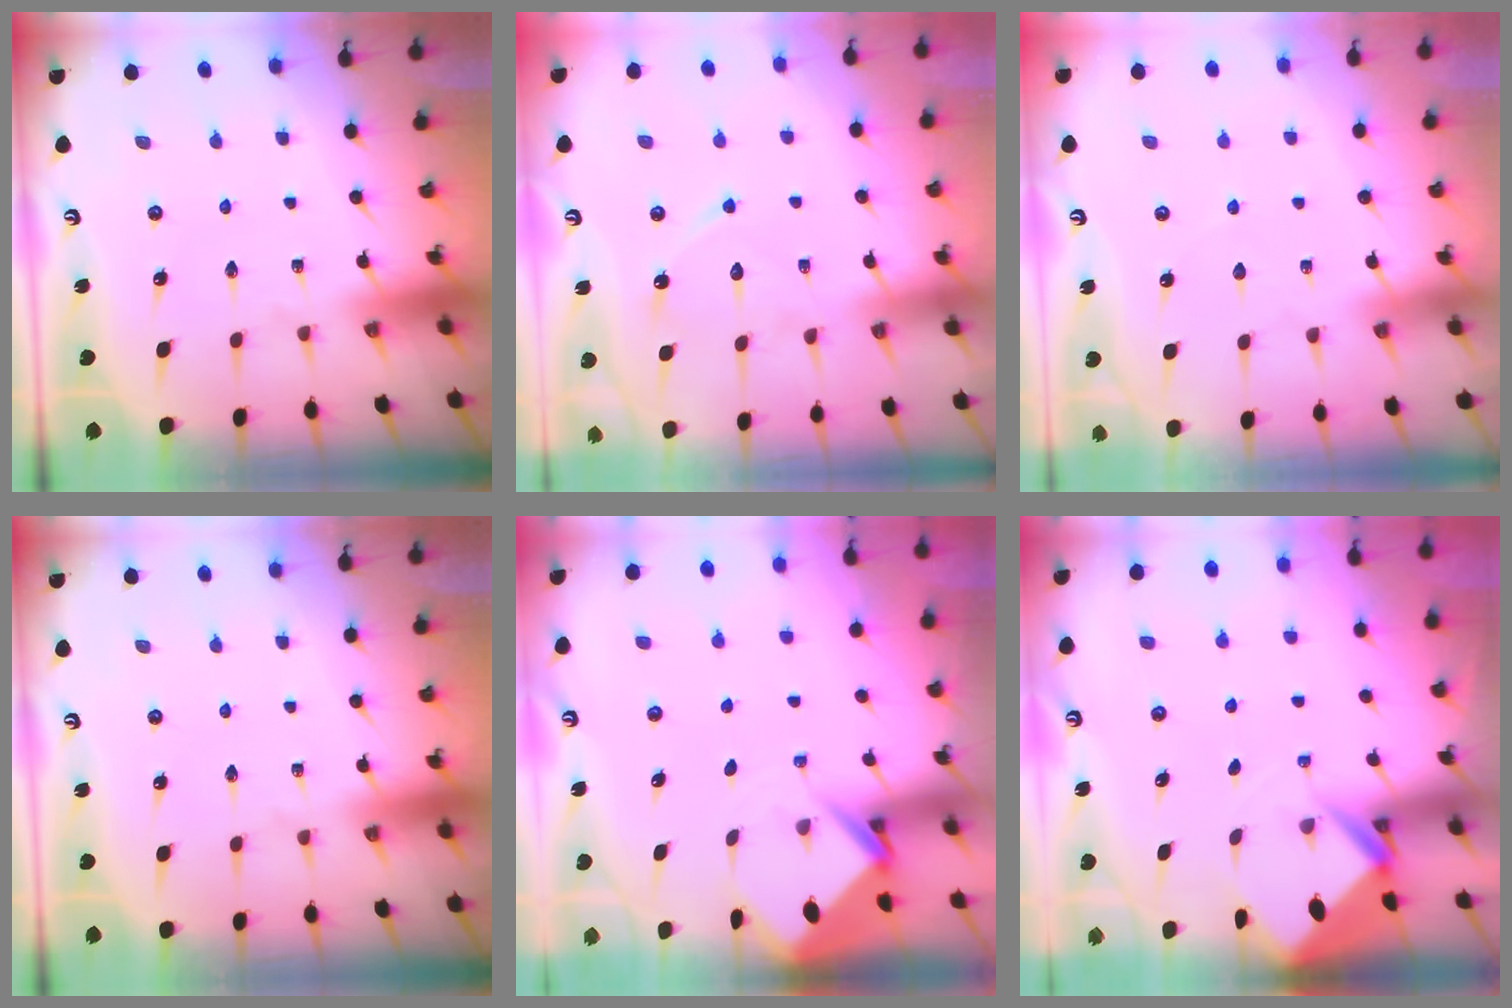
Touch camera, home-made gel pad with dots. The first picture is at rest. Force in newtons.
{"total": 9.4, "press": 9.4, "slide": 0.4}
{"total": 2.1, "press": 2.1, "slide": 0.3}
{"total": 0.0}
{"total": 3.8, "press": 3.8, "slide": 0.2}
{"total": 2.6, "press": 2.6, "slide": 0.1}